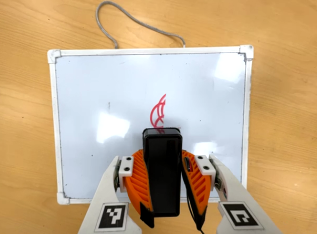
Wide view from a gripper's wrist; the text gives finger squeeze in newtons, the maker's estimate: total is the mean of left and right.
{"total": 8.8, "left": 7.4, "right": 10.2}